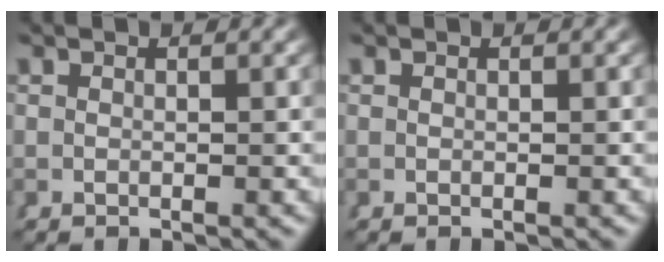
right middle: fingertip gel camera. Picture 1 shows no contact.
{"total": 0.0}